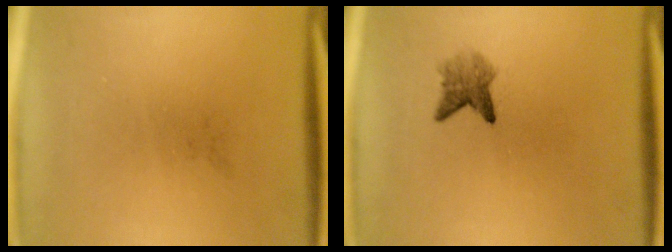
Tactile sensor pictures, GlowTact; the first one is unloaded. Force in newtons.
{"total": 2.6}